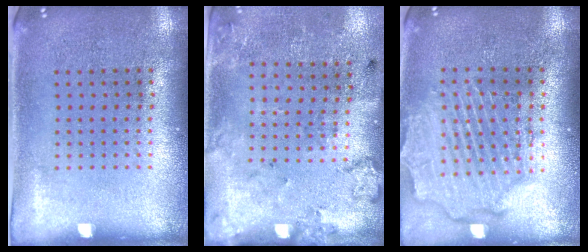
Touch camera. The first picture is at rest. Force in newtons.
{"total": 2.2, "press": 1.4, "slide": 1.7}
{"total": 2.5, "press": 2.2, "slide": 1.1}